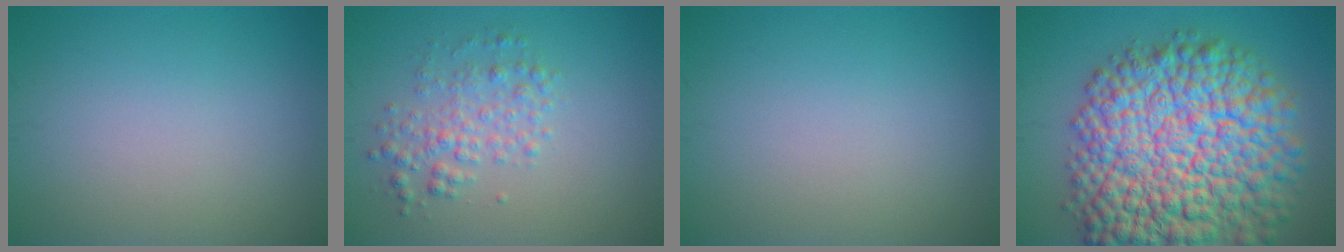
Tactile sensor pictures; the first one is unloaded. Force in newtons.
{"total": 2.9, "press": 2.9, "slide": 0.1}
{"total": 0.0}
{"total": 16.9, "press": 16.9, "slide": 0.7}